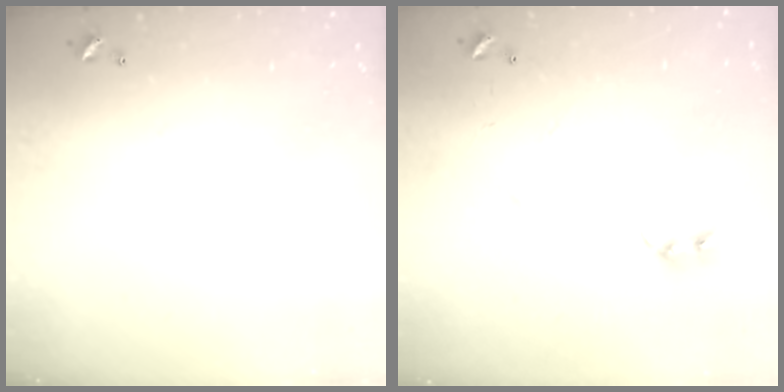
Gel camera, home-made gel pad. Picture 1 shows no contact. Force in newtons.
{"total": 6.4, "press": 6.4, "slide": 0.6}